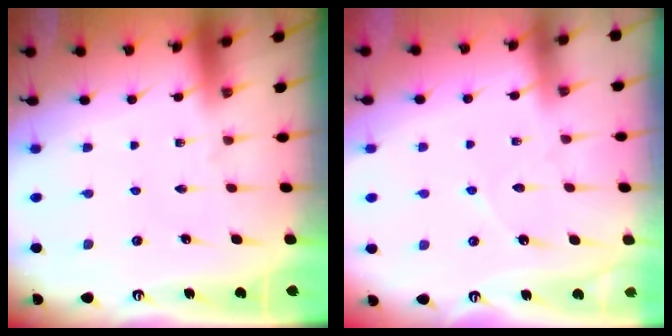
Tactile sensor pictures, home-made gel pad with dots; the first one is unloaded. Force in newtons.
{"total": 4.0, "press": 4.0, "slide": 0.4}